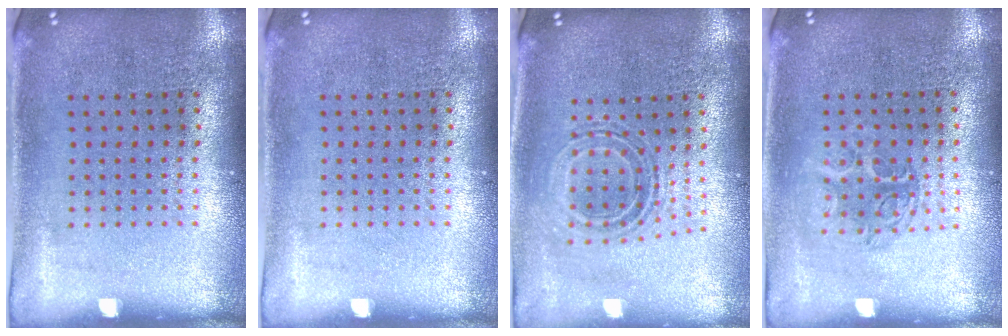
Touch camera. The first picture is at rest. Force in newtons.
{"total": 0.0}
{"total": 0.7, "press": 0.7, "slide": 0.1}
{"total": 1.3, "press": 1.1, "slide": 0.7}